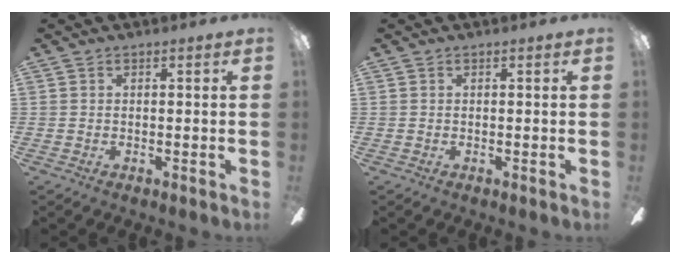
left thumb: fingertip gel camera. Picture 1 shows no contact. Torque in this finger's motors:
{"motor_torque": [0.00, 0.00, -0.16, 0.16, 0.00]}